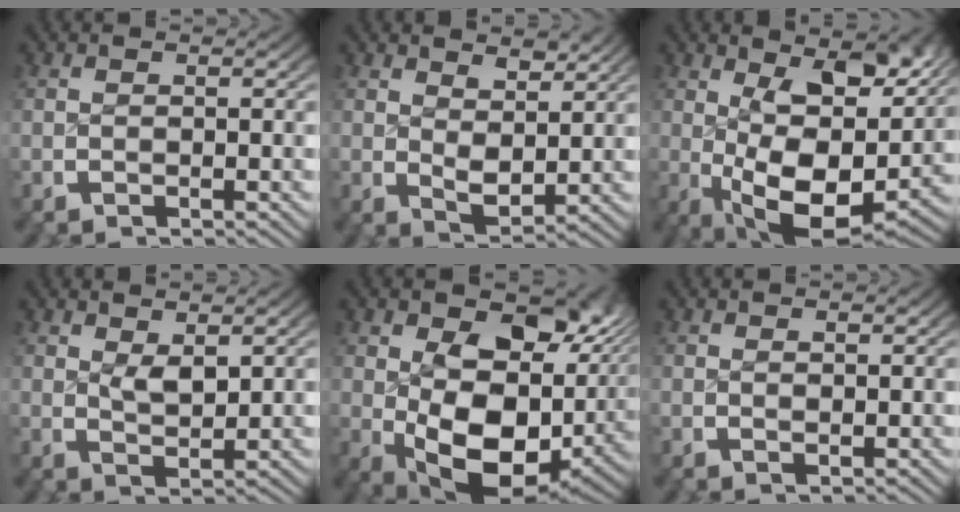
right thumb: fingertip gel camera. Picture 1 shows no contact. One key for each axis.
{"total": 3.6, "fx": 1.7, "fy": 2.1, "fz": 2.4, "tx": -0.038, "ty": -0.019, "tz": 0.038}
{"total": 12.5, "fx": -0.1, "fy": 6.5, "fz": 10.6, "tx": -0.189, "ty": -0.051, "tz": 0.027}
{"total": 2.4, "fx": 1.6, "fy": 1.0, "fz": 1.6, "tx": -0.025, "ty": -0.010, "tz": 0.034}
{"total": 15.1, "fx": -0.8, "fy": 9.6, "fz": 11.6, "tx": -0.198, "ty": -0.061, "tz": 0.015}
{"total": 0.7, "fx": 0.6, "fy": 0.2, "fz": 0.4, "tx": -0.004, "ty": -0.004, "tz": 0.014}